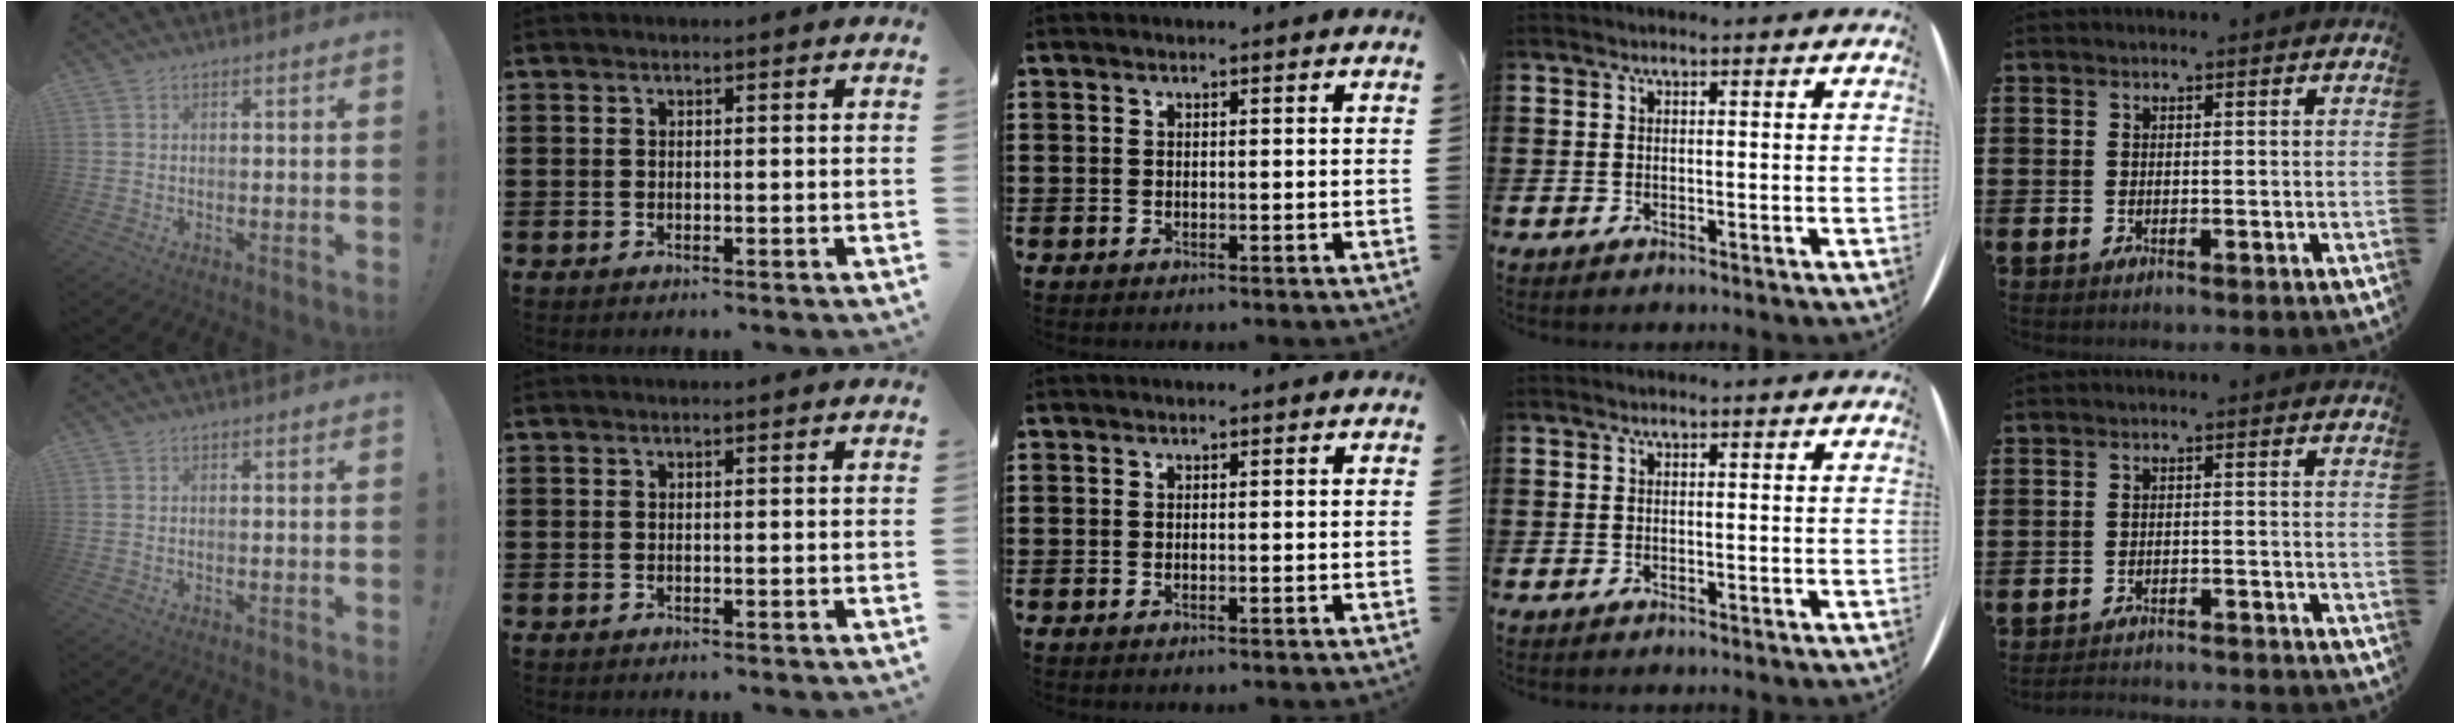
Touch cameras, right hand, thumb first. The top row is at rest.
{"little": {"total": 2.3, "force": [-2.3, -0.1, -0.1], "torque": [-0.003, 0.004, -0.050]}}